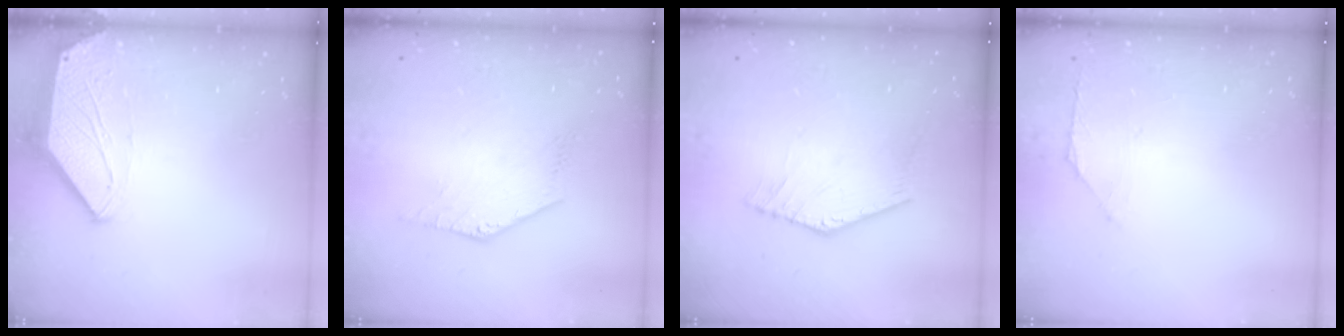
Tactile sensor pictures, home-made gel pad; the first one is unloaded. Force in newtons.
{"total": 1.5, "press": 1.5, "slide": 0.3}
{"total": 2.2, "press": 2.2, "slide": 0.3}
{"total": 2.4, "press": 2.3, "slide": 0.7}